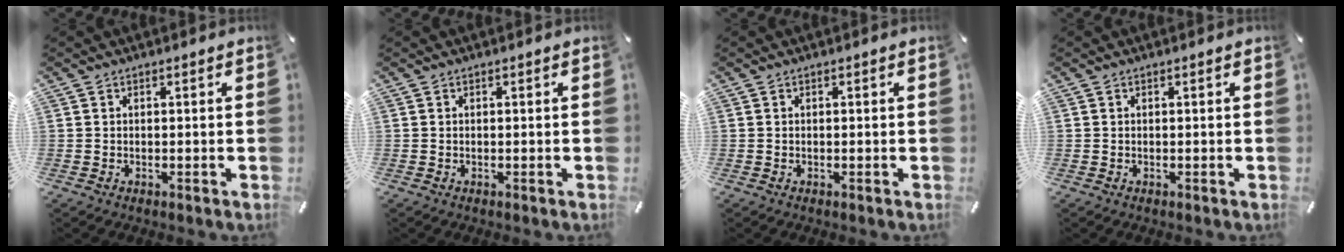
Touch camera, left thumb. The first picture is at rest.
{"total": 0.0}
{"total": 0.0}
{"total": 0.0}